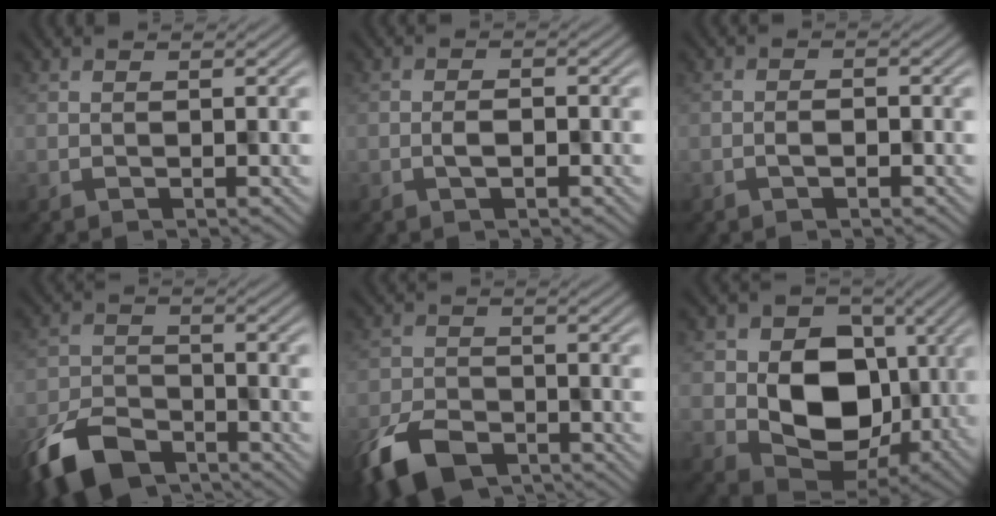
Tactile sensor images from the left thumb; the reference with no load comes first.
{"total": 1.1, "force": [-0.6, 0.6, 0.7], "torque": [-0.014, 0.000, -0.012]}
{"total": 0.8, "force": [-0.6, 0.4, 0.2], "torque": [-0.002, -0.001, -0.011]}
{"total": 9.1, "force": [-7.1, 4.0, 4.0], "torque": [-0.073, -0.017, -0.135]}
{"total": 8.0, "force": [-5.9, 3.8, 3.7], "torque": [-0.068, -0.017, -0.110]}
{"total": 10.7, "force": [0.4, 8.6, 6.5], "torque": [-0.107, -0.020, 0.010]}